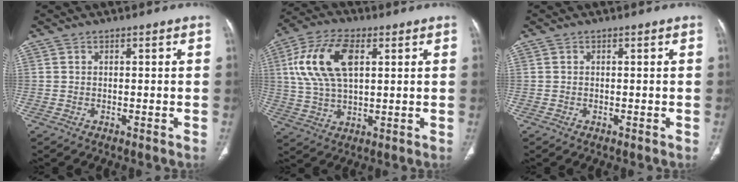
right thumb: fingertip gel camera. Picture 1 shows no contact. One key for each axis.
{"total": 14.7, "fx": 4.1, "fy": 7.7, "fz": 11.8, "tx": -0.238, "ty": 0.007, "tz": 0.079}
{"total": 0.0}